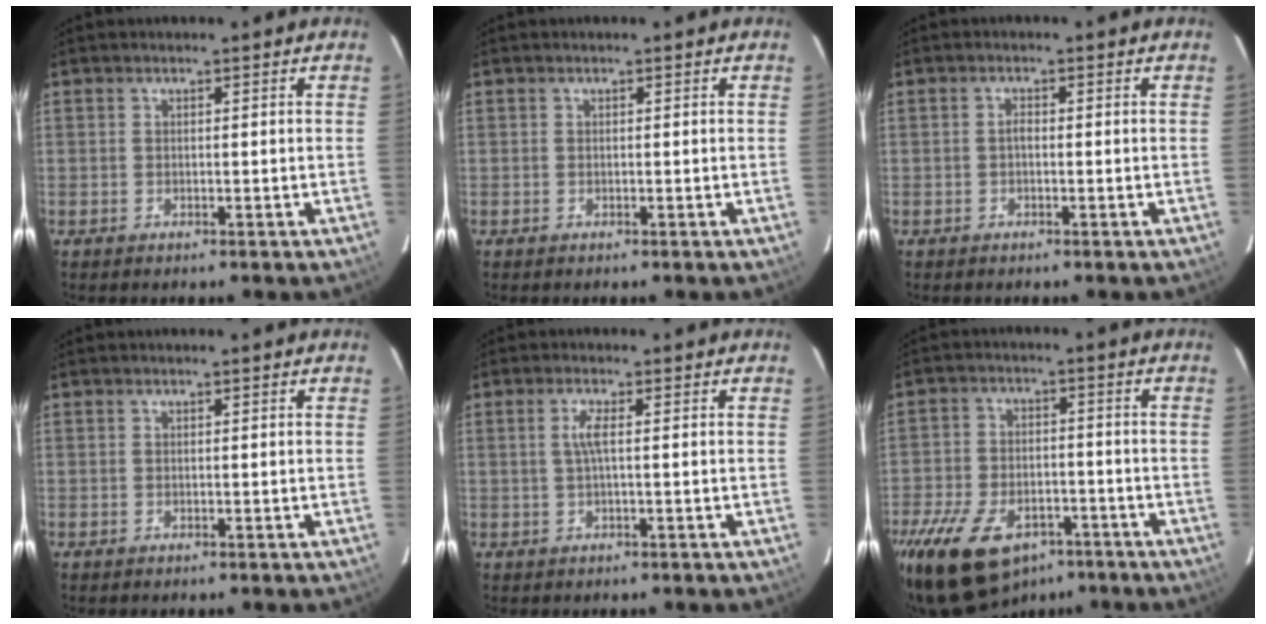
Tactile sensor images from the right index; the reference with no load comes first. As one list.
[{"total": 0.0}, {"total": 0.9, "force": [-0.3, 0.5, 0.7], "torque": [-0.013, 0.005, -0.006]}, {"total": 0.0}, {"total": 2.4, "force": [0.1, -0.1, 2.3], "torque": [-0.047, 0.002, 0.000]}, {"total": 19.6, "force": [-12.1, 11.1, 10.7], "torque": [-0.240, -0.016, -0.189]}]